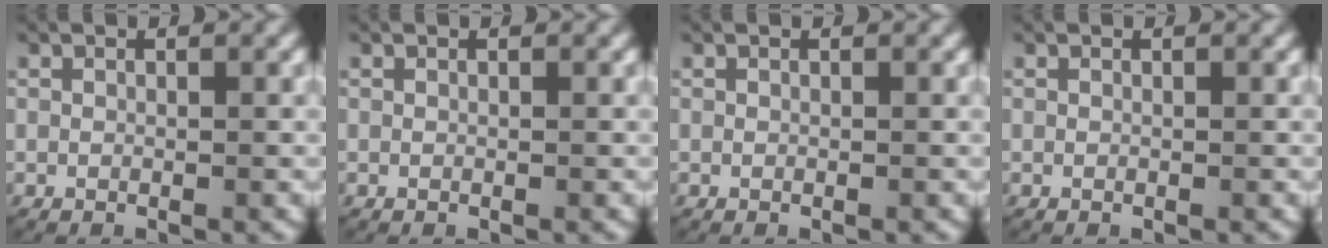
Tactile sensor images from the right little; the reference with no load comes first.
{"total": 0.0}
{"total": 0.0}
{"total": 0.0}